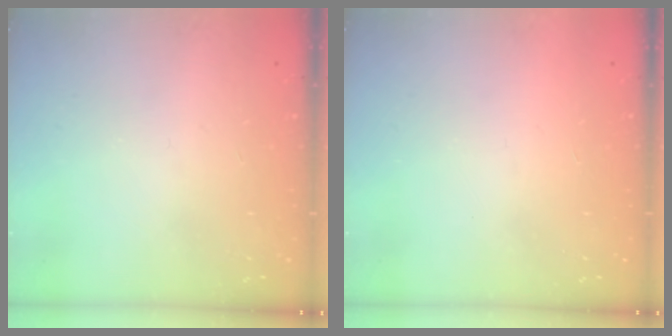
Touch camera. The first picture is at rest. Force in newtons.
{"total": 1.6, "press": 1.5, "slide": 0.1}